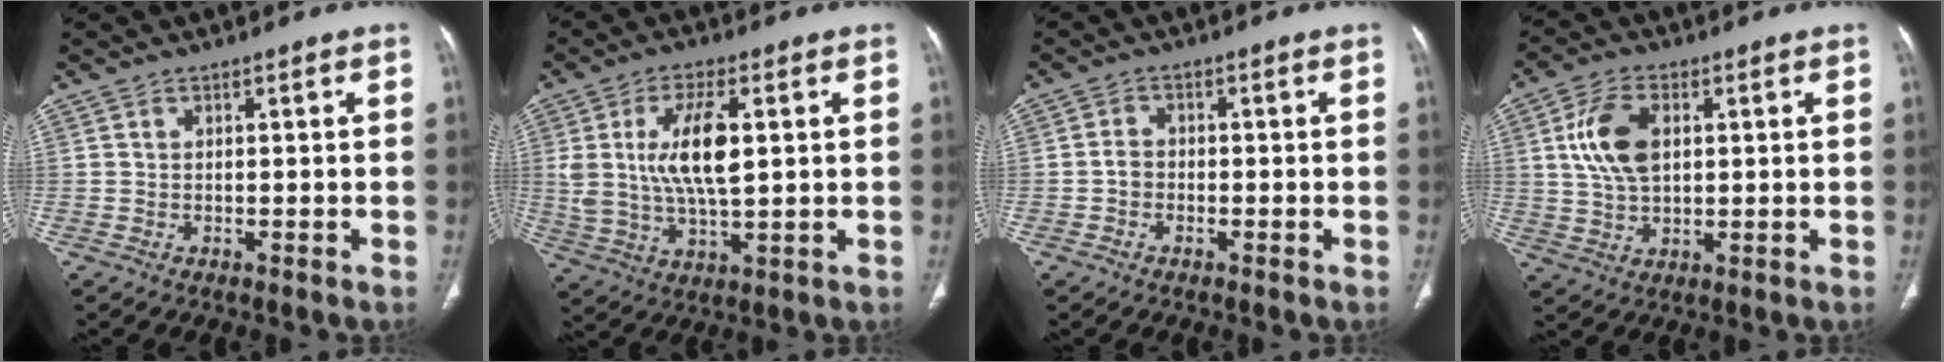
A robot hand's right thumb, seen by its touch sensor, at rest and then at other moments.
{"total": 12.3, "force": [2.4, 4.9, 11.0], "torque": [-0.213, -0.006, 0.048]}
{"total": 2.1, "force": [-0.7, 1.7, 1.1], "torque": [-0.007, 0.011, -0.016]}
{"total": 9.5, "force": [2.1, 5.6, 7.4], "torque": [-0.142, 0.001, 0.044]}